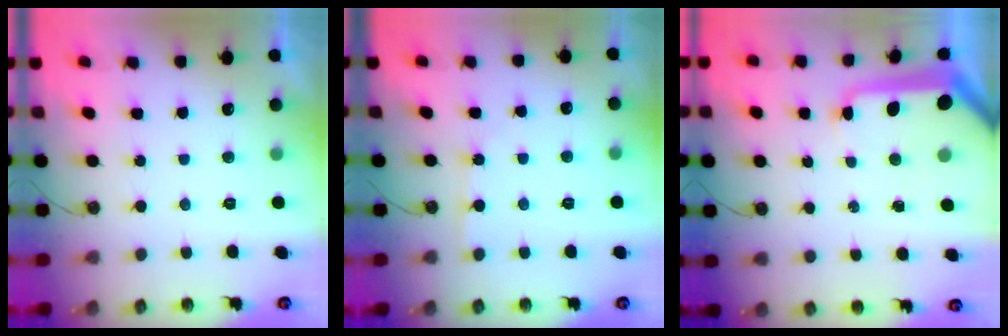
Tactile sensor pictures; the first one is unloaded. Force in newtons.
{"total": 2.4, "press": 2.3, "slide": 0.4}
{"total": 14.8, "press": 14.7, "slide": 1.6}